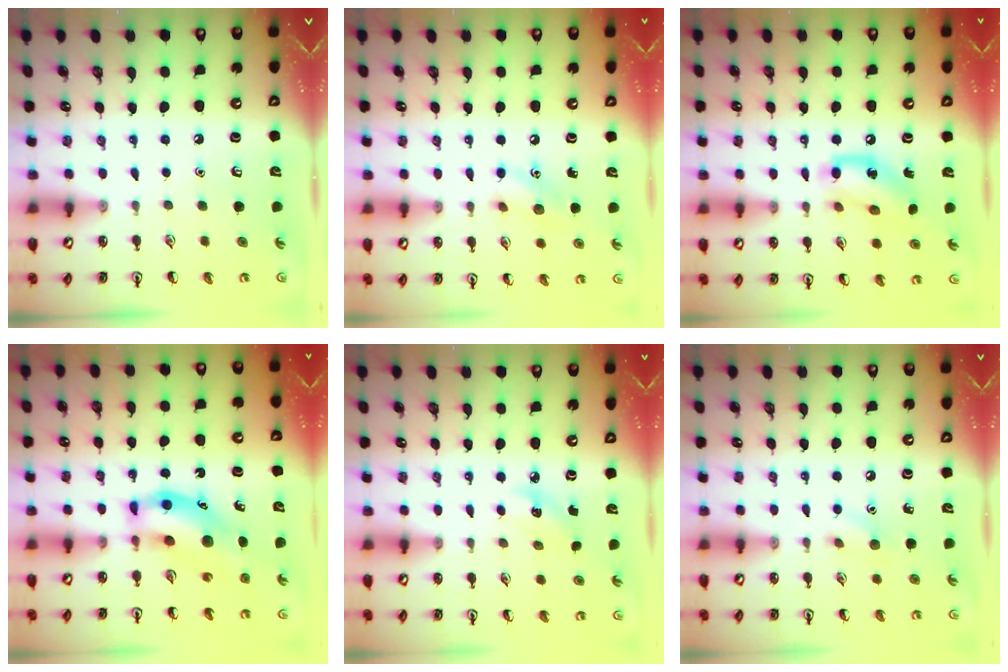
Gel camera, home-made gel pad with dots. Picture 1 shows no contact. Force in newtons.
{"total": 8.1, "press": 8.0, "slide": 1.1}
{"total": 12.7, "press": 12.5, "slide": 2.2}
{"total": 10.9, "press": 10.6, "slide": 2.9}
{"total": 2.4, "press": 2.2, "slide": 0.9}
{"total": 6.6, "press": 6.4, "slide": 1.7}